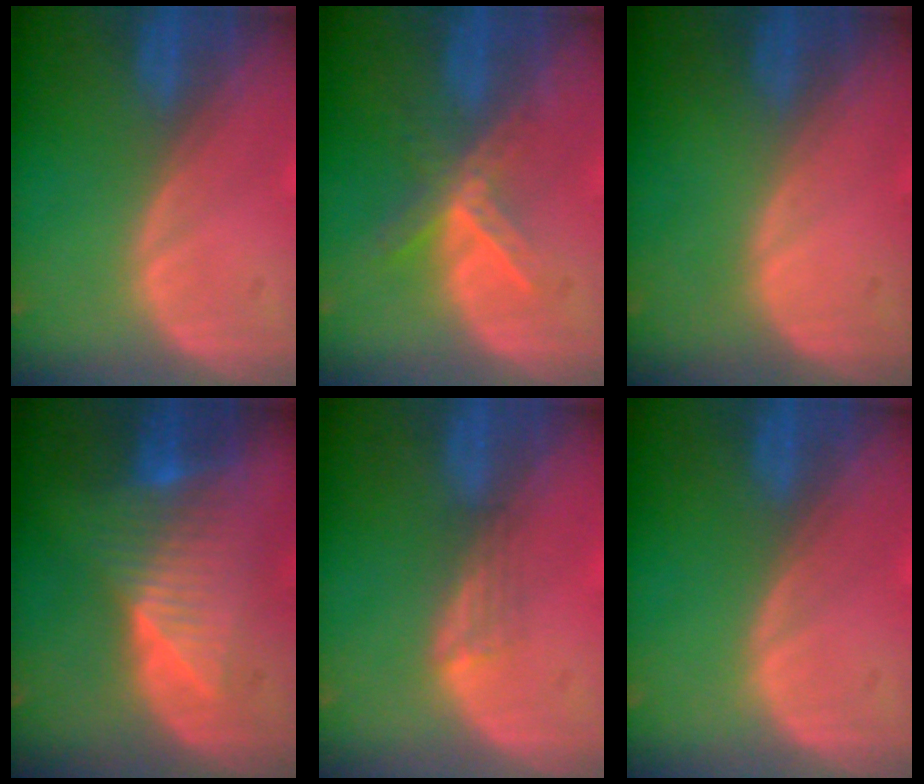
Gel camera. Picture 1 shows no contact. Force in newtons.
{"total": 5.6, "press": 4.9, "slide": 2.8}
{"total": 0.0}
{"total": 7.7, "press": 7.0, "slide": 3.3}
{"total": 2.0, "press": 1.6, "slide": 1.3}
{"total": 0.0}